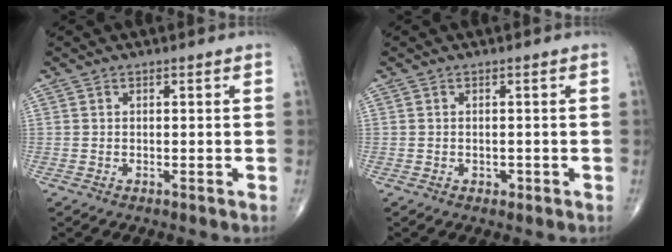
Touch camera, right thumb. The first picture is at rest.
{"total": 1.0, "force": [-0.4, 0.7, 0.5], "torque": [-0.005, 0.001, -0.005]}